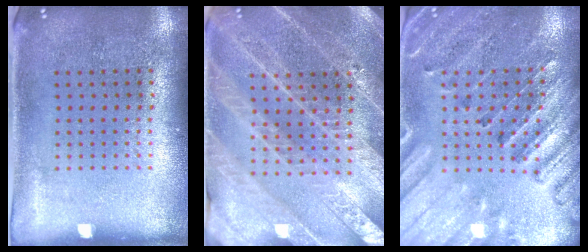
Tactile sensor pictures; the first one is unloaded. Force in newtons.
{"total": 3.7, "press": 3.4, "slide": 1.4}
{"total": 2.7, "press": 2.6, "slide": 0.8}